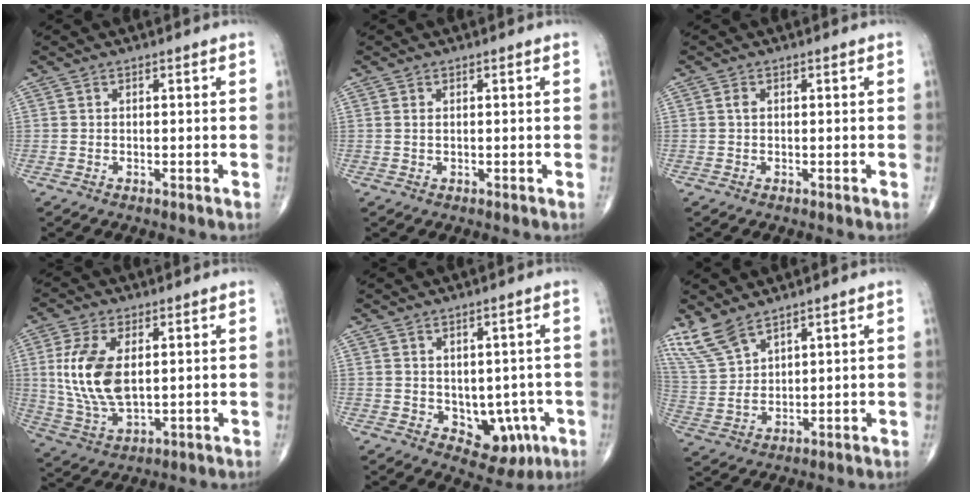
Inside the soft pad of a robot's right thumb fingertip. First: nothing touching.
{"total": 0.6, "force": [0.2, 0.3, 0.4], "torque": [-0.012, 0.002, 0.005]}
{"total": 0.9, "force": [0.1, 0.6, 0.6], "torque": [-0.011, 0.001, 0.000]}
{"total": 12.9, "force": [2.1, 6.8, 10.8], "torque": [-0.224, -0.013, 0.051]}
{"total": 8.6, "force": [-1.7, 6.0, 5.9], "torque": [-0.033, 0.003, -0.006]}
{"total": 8.3, "force": [6.5, 3.0, 4.2], "torque": [-0.093, -0.021, 0.153]}